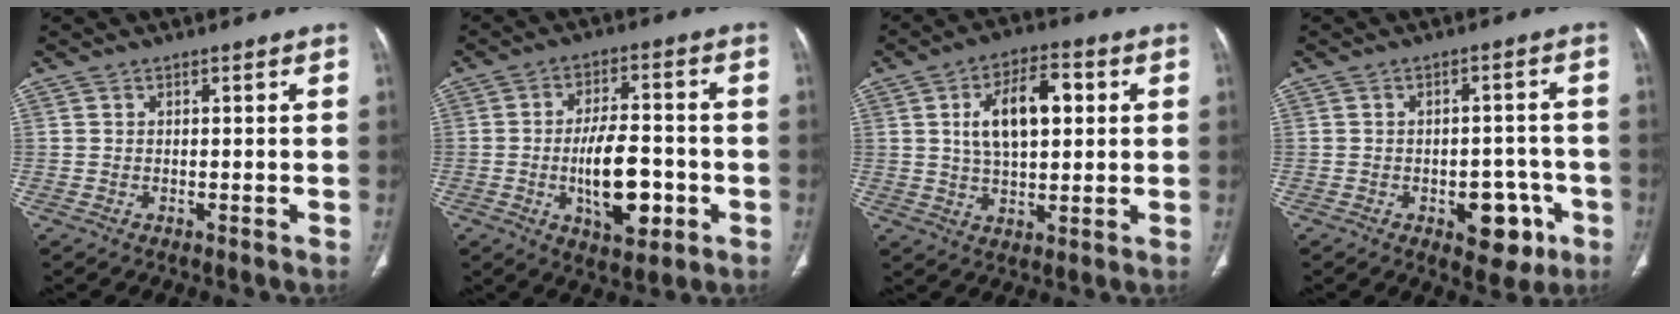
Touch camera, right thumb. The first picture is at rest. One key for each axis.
{"total": 12.6, "fx": -3.1, "fy": 5.8, "fz": 10.7, "tx": -0.160, "ty": 0.014, "tz": -0.045}
{"total": 12.2, "fx": 2.6, "fy": 6.3, "fz": 10.1, "tx": -0.155, "ty": 0.008, "tz": 0.044}
{"total": 8.7, "fx": -3.6, "fy": 5.0, "fz": 6.1, "tx": -0.041, "ty": 0.024, "tz": -0.038}